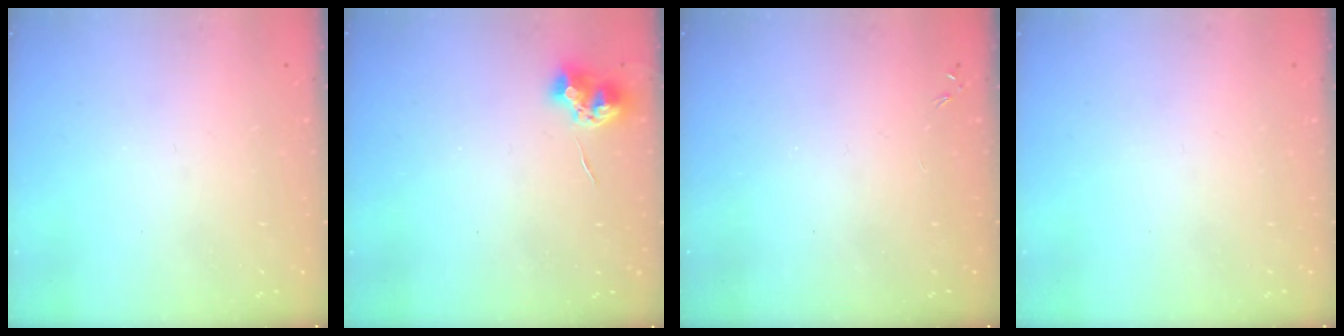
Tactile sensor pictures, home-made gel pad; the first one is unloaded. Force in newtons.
{"total": 8.4, "press": 8.4, "slide": 0.5}
{"total": 0.0}
{"total": 0.0}